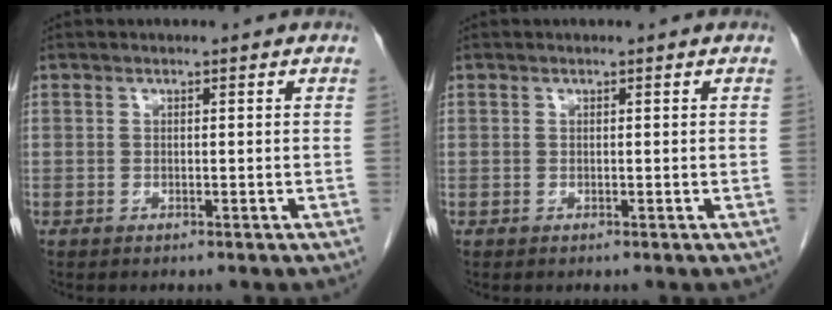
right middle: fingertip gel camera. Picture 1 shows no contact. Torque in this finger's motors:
{"motor_torque": [0.00, 0.00, 0.00, -0.03]}